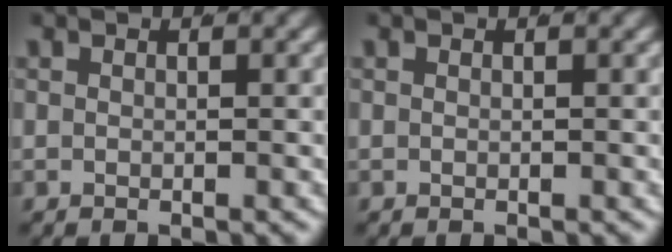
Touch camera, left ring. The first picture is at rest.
{"total": 0.0}